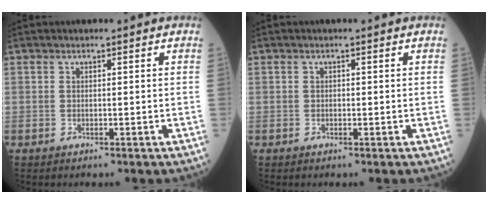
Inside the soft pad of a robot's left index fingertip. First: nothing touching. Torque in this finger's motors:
{"motor_torque": [-0.17, 0.21, -0.02, -0.01]}